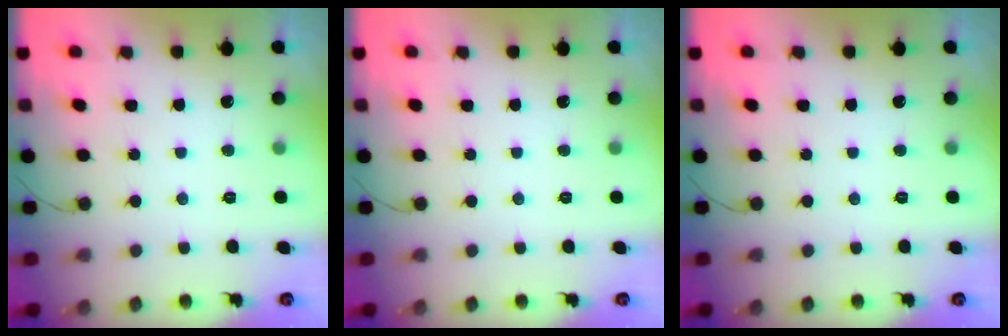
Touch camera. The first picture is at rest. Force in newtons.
{"total": 0.0}
{"total": 0.0}